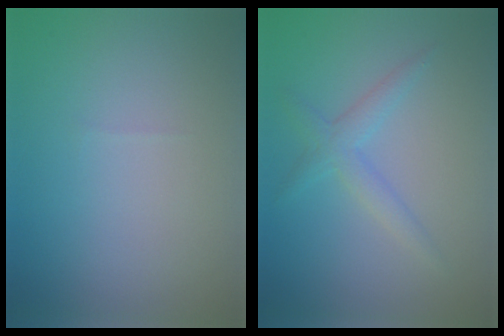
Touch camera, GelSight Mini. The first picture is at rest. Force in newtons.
{"total": 2.2, "press": 2.2, "slide": 0.1}